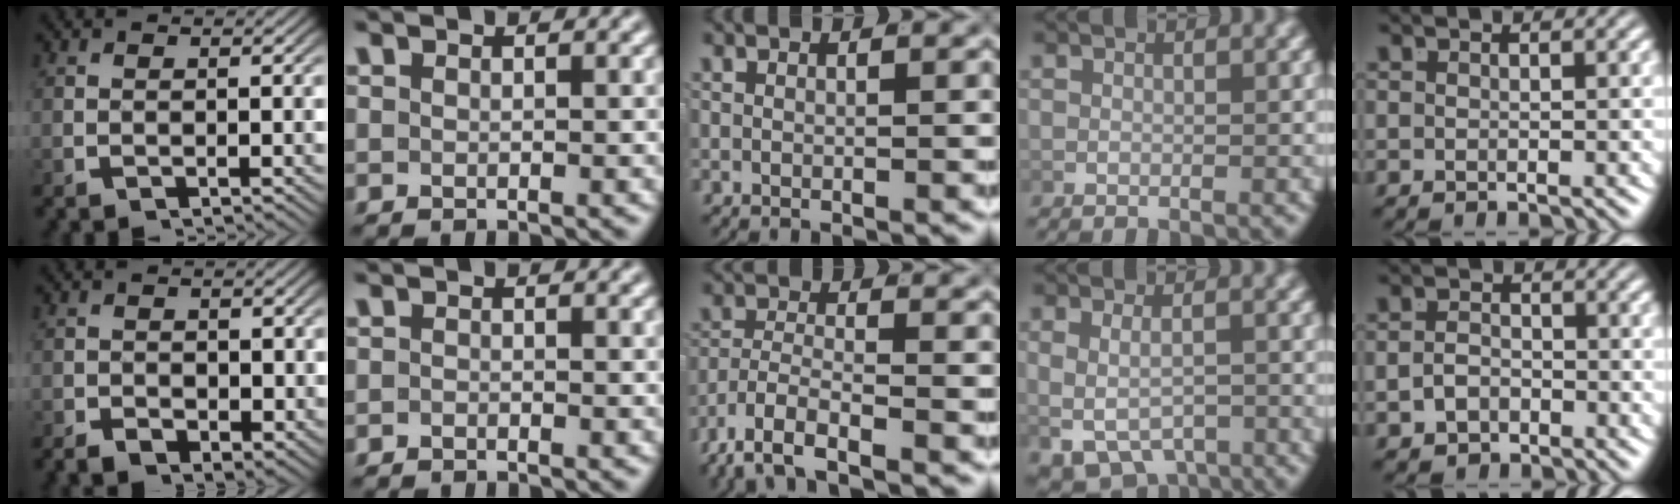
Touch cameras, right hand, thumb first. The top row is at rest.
{"thumb": {"total": 2.7, "force": [-0.6, 2.0, 1.7], "torque": [-0.022, -0.013, -0.009]}, "index": {"total": 1.0, "force": [-0.8, -0.6, -0.3], "torque": [0.007, -0.008, -0.011]}, "middle": {"total": 5.7, "force": [-4.2, 1.9, 3.3], "torque": [-0.067, -0.016, -0.067]}, "ring": {"total": 5.5, "force": [-2.7, 3.9, 2.8], "torque": [-0.060, -0.030, -0.031]}, "little": {"total": 2.0, "force": [-1.5, 1.3, 0.5], "torque": [-0.015, -0.019, -0.016]}}